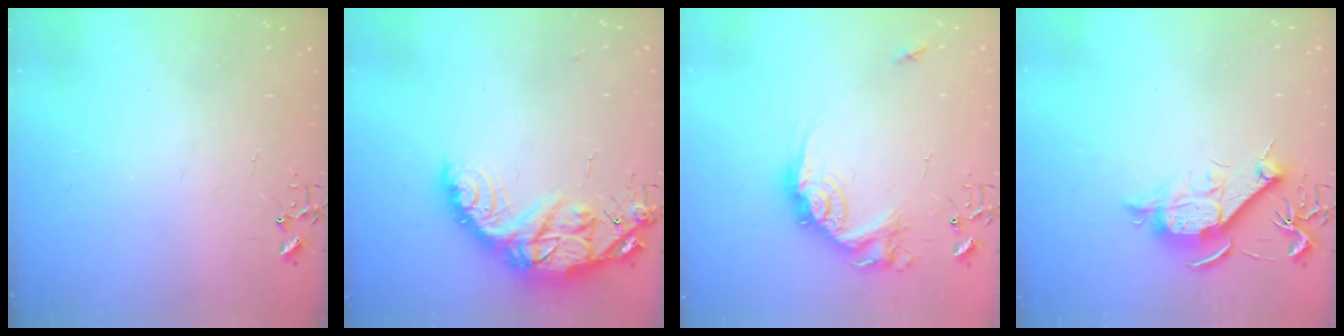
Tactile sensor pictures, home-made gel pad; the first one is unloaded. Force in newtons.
{"total": 17.5, "press": 17.4, "slide": 1.4}
{"total": 16.6, "press": 16.6, "slide": 0.9}
{"total": 10.6, "press": 10.6, "slide": 0.8}